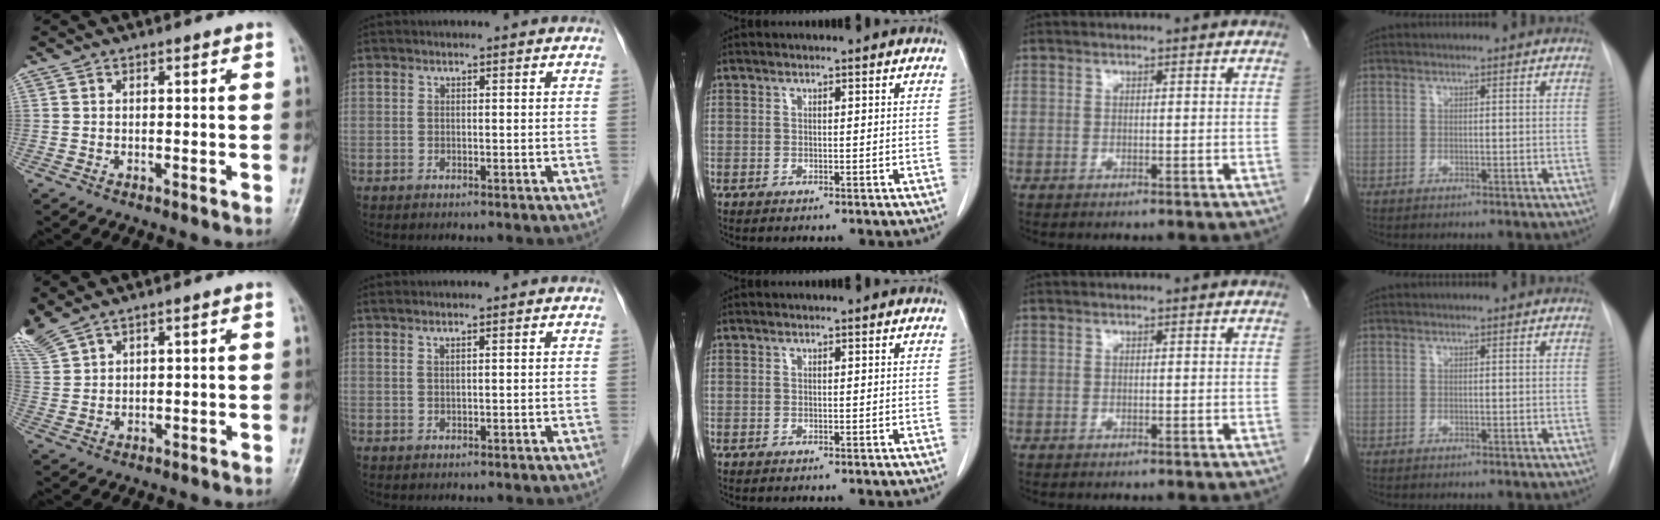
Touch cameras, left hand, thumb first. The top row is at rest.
{"thumb": {"total": 6.6, "force": [5.1, 2.3, 3.5], "torque": [-0.096, 0.000, 0.123]}, "index": {"total": 0.9, "force": [0.6, -0.1, 0.6], "torque": [-0.020, 0.009, 0.016]}}